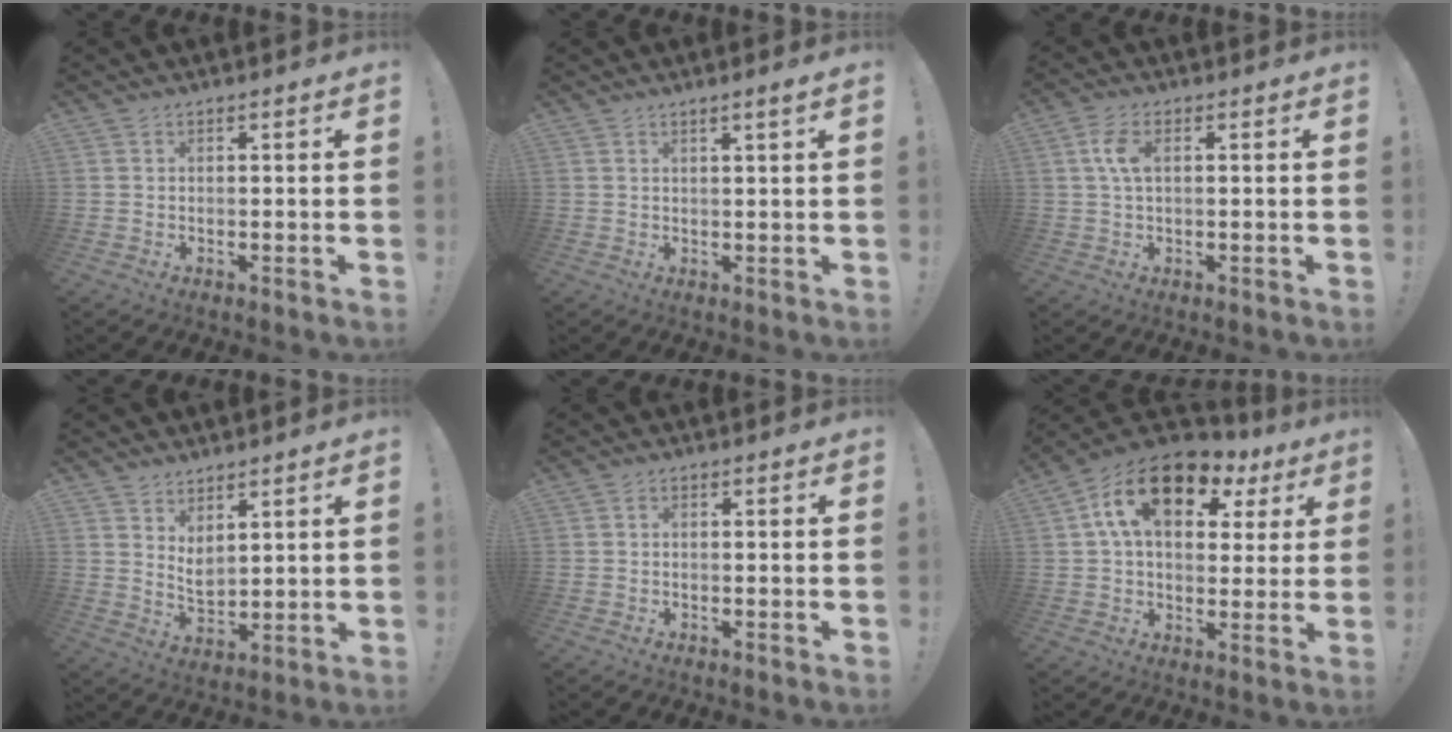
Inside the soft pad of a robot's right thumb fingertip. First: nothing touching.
{"total": 2.2, "force": [1.1, -0.2, 1.8], "torque": [-0.032, -0.002, 0.018]}
{"total": 5.5, "force": [1.1, 2.7, 4.7], "torque": [-0.095, 0.005, 0.018]}
{"total": 5.4, "force": [4.4, 2.5, 2.0], "torque": [-0.027, -0.035, 0.081]}
{"total": 0.7, "force": [-0.5, 0.3, 0.4], "torque": [-0.014, 0.003, -0.007]}
{"total": 17.6, "force": [7.7, 10.3, 12.0], "torque": [-0.193, -0.023, 0.135]}